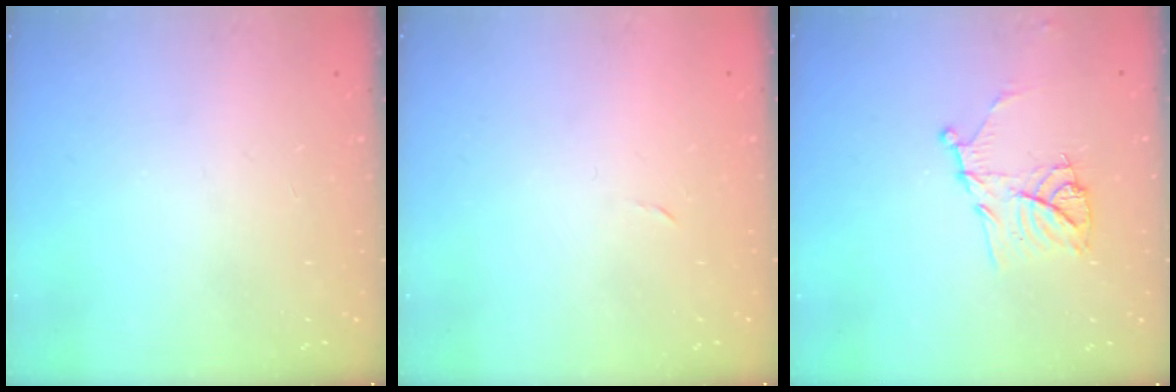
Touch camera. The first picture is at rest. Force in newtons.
{"total": 2.3, "press": 2.3, "slide": 0.4}
{"total": 11.8, "press": 11.8, "slide": 0.5}